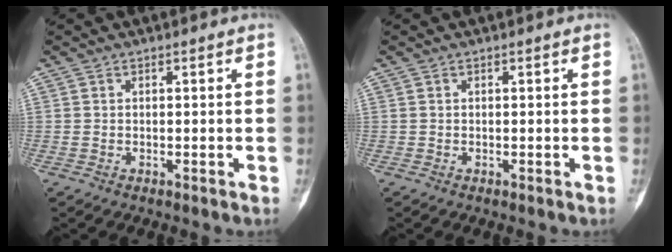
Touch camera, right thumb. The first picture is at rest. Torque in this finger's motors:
{"motor_torque": [0.00, 0.00, 0.04, -0.04, 0.00]}